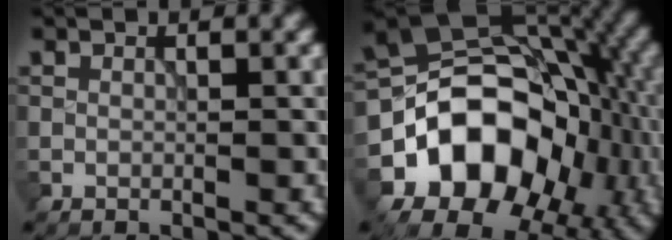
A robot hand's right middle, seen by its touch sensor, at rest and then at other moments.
{"total": 13.9, "force": [-4.6, 10.4, 8.1], "torque": [-0.116, -0.004, -0.081]}